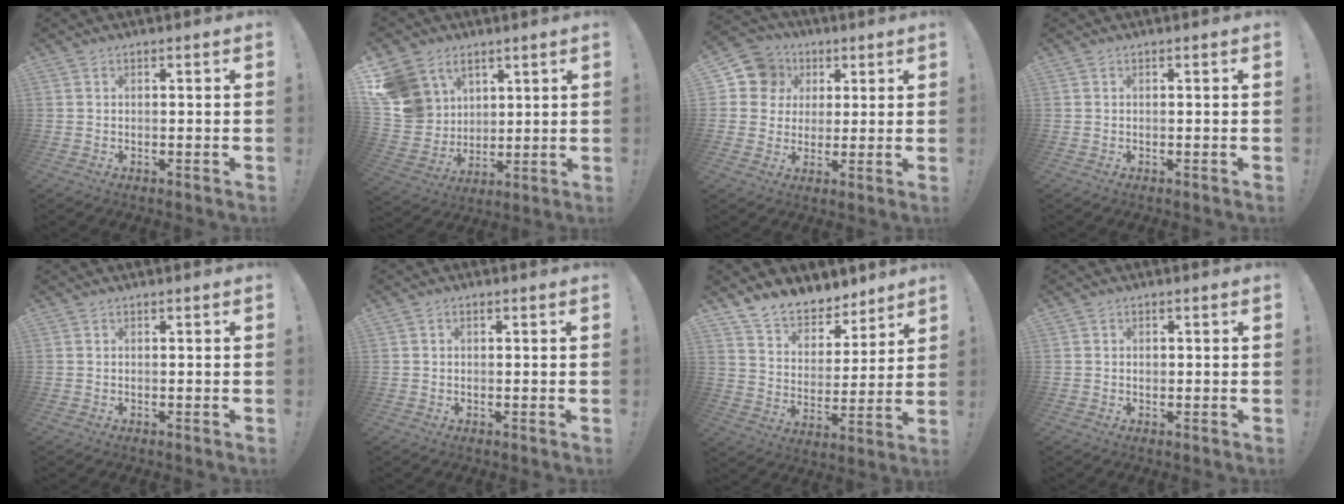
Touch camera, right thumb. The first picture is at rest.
{"total": 12.4, "force": [6.6, 9.9, 3.2], "torque": [-0.071, -0.042, 0.141]}
{"total": 11.0, "force": [3.6, 10.0, 2.8], "torque": [-0.034, -0.014, 0.075]}
{"total": 0.0}
{"total": 0.0}
{"total": 0.6, "force": [0.0, 0.6, 0.3], "torque": [-0.007, 0.003, 0.001]}
{"total": 10.6, "force": [9.2, 4.6, 2.5], "torque": [-0.060, -0.072, 0.175]}
{"total": 0.7, "force": [0.0, 0.7, 0.2], "torque": [0.003, -0.001, -0.001]}